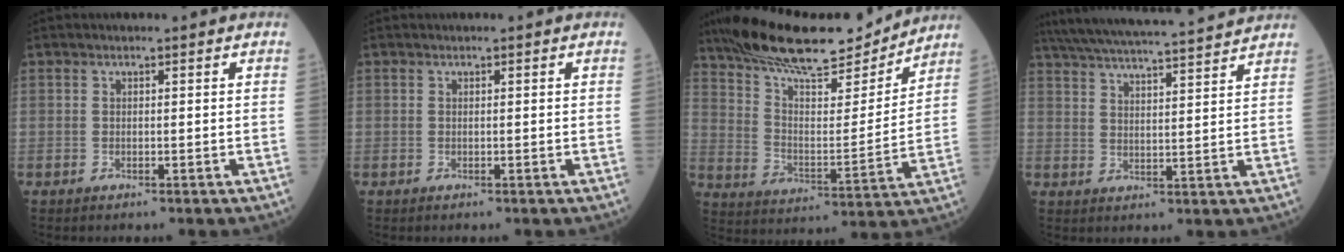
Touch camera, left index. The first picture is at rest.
{"total": 0.0}
{"total": 18.8, "force": [16.7, 4.0, 7.8], "torque": [-0.137, -0.003, 0.267]}
{"total": 18.9, "force": [17.3, 0.2, 7.6], "torque": [-0.141, 0.020, 0.250]}